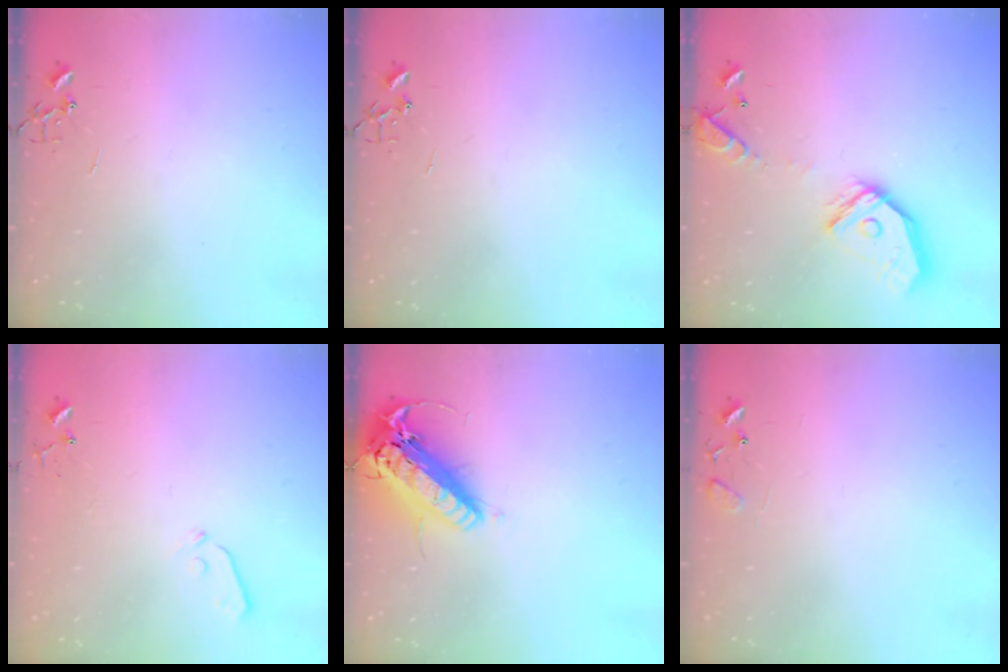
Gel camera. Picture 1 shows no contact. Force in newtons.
{"total": 0.0}
{"total": 16.2, "press": 16.1, "slide": 2.1}
{"total": 3.7, "press": 3.6, "slide": 0.6}
{"total": 19.5, "press": 19.1, "slide": 3.7}
{"total": 7.7, "press": 7.7, "slide": 0.6}